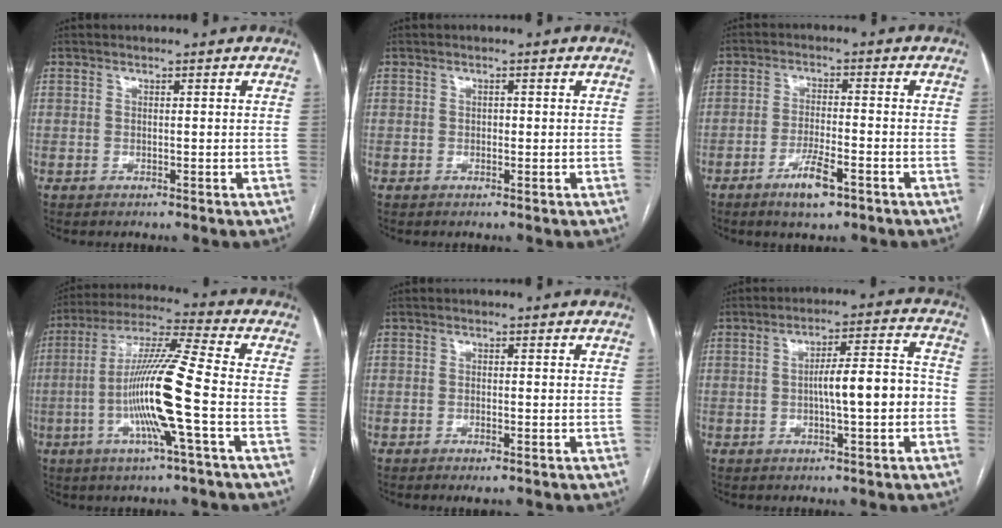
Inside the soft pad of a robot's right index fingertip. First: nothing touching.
{"total": 0.5, "force": [-0.1, 0.4, 0.3], "torque": [-0.004, 0.002, -0.003]}
{"total": 5.8, "force": [-3.4, 1.1, 4.5], "torque": [-0.086, -0.005, -0.056]}
{"total": 14.2, "force": [-3.3, -0.8, 13.8], "torque": [-0.264, -0.002, -0.071]}
{"total": 1.8, "force": [-1.3, 0.3, 1.2], "torque": [-0.018, -0.003, -0.016]}
{"total": 8.1, "force": [-1.5, 1.3, 7.9], "torque": [-0.124, 0.025, -0.022]}